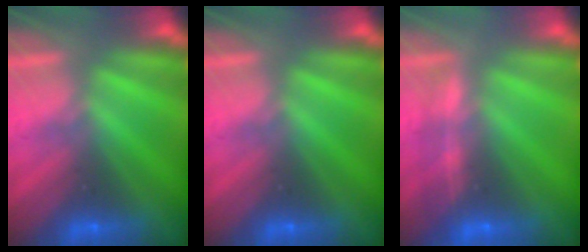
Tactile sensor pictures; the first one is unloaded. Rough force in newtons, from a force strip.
{"total": 0.0}
{"total": 1.5}